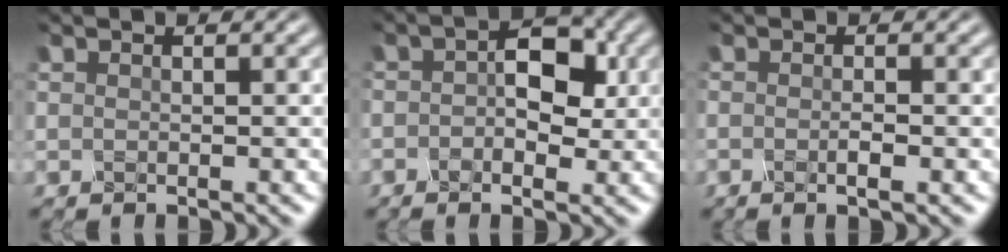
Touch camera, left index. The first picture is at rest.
{"total": 5.7, "force": [0.2, 3.4, 4.5], "torque": [-0.062, 0.002, -0.008]}
{"total": 1.2, "force": [-0.8, 0.1, 0.9], "torque": [-0.016, -0.002, -0.013]}